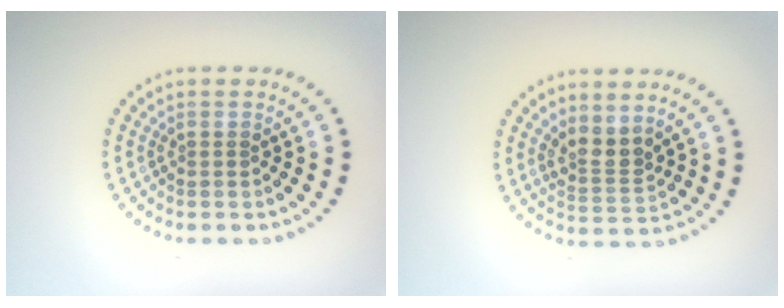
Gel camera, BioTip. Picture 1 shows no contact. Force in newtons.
{"total": 2.6, "press": 2.0, "slide": 1.6}